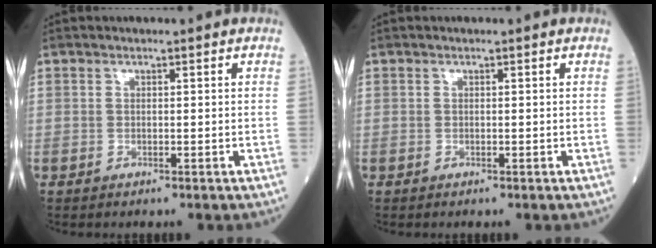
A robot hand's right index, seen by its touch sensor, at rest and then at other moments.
{"total": 0.0}